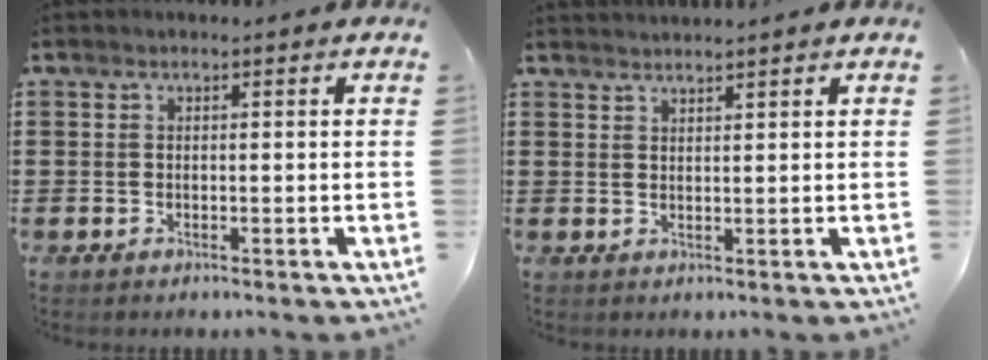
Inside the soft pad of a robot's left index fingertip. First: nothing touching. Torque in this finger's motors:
{"motor_torque": [0.10, -0.16, 0.02, 0.02]}